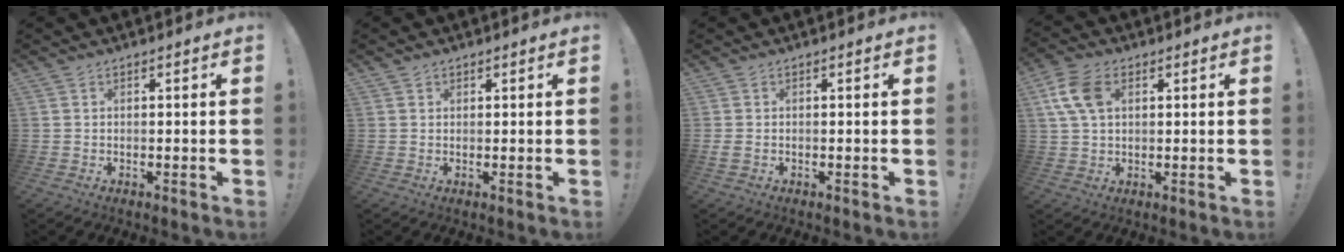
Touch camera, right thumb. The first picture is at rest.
{"total": 1.1, "force": [0.8, 0.7, 0.1], "torque": [0.007, -0.003, 0.014]}
{"total": 1.1, "force": [-0.2, 0.6, 0.9], "torque": [-0.013, 0.002, -0.003]}
{"total": 9.9, "force": [3.1, 6.3, 7.0], "torque": [-0.146, 0.005, 0.059]}